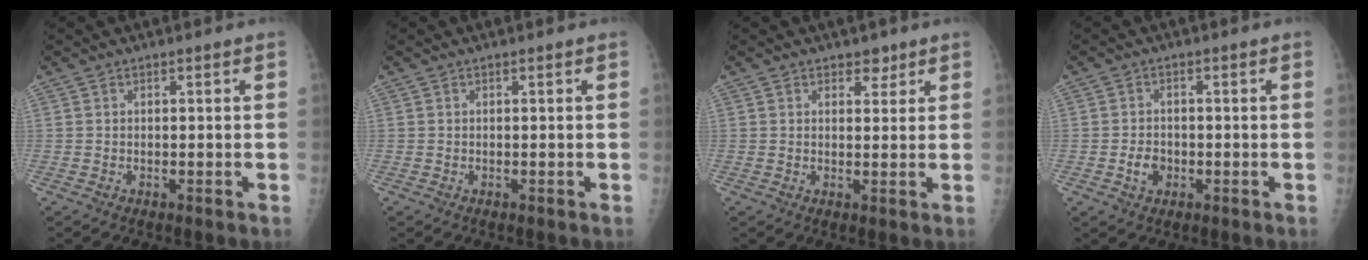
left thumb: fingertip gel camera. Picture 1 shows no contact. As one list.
[{"total": 0.0}, {"total": 2.6, "force": [1.7, 1.6, 0.9], "torque": [0.006, -0.010, 0.023]}, {"total": 3.2, "force": [-1.0, 2.6, 1.7], "torque": [-0.020, 0.005, -0.016]}]